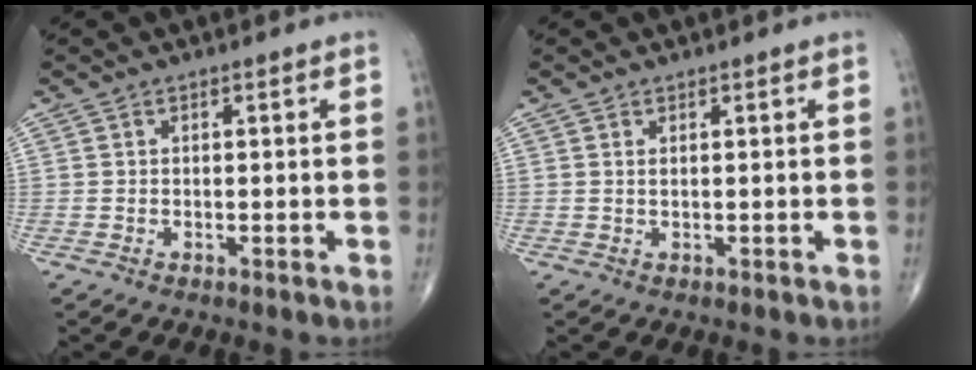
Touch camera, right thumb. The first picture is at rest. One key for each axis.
{"total": 0.7, "fx": 0.3, "fy": 0.2, "fz": 0.6, "tx": -0.012, "ty": 0.001, "tz": 0.006}